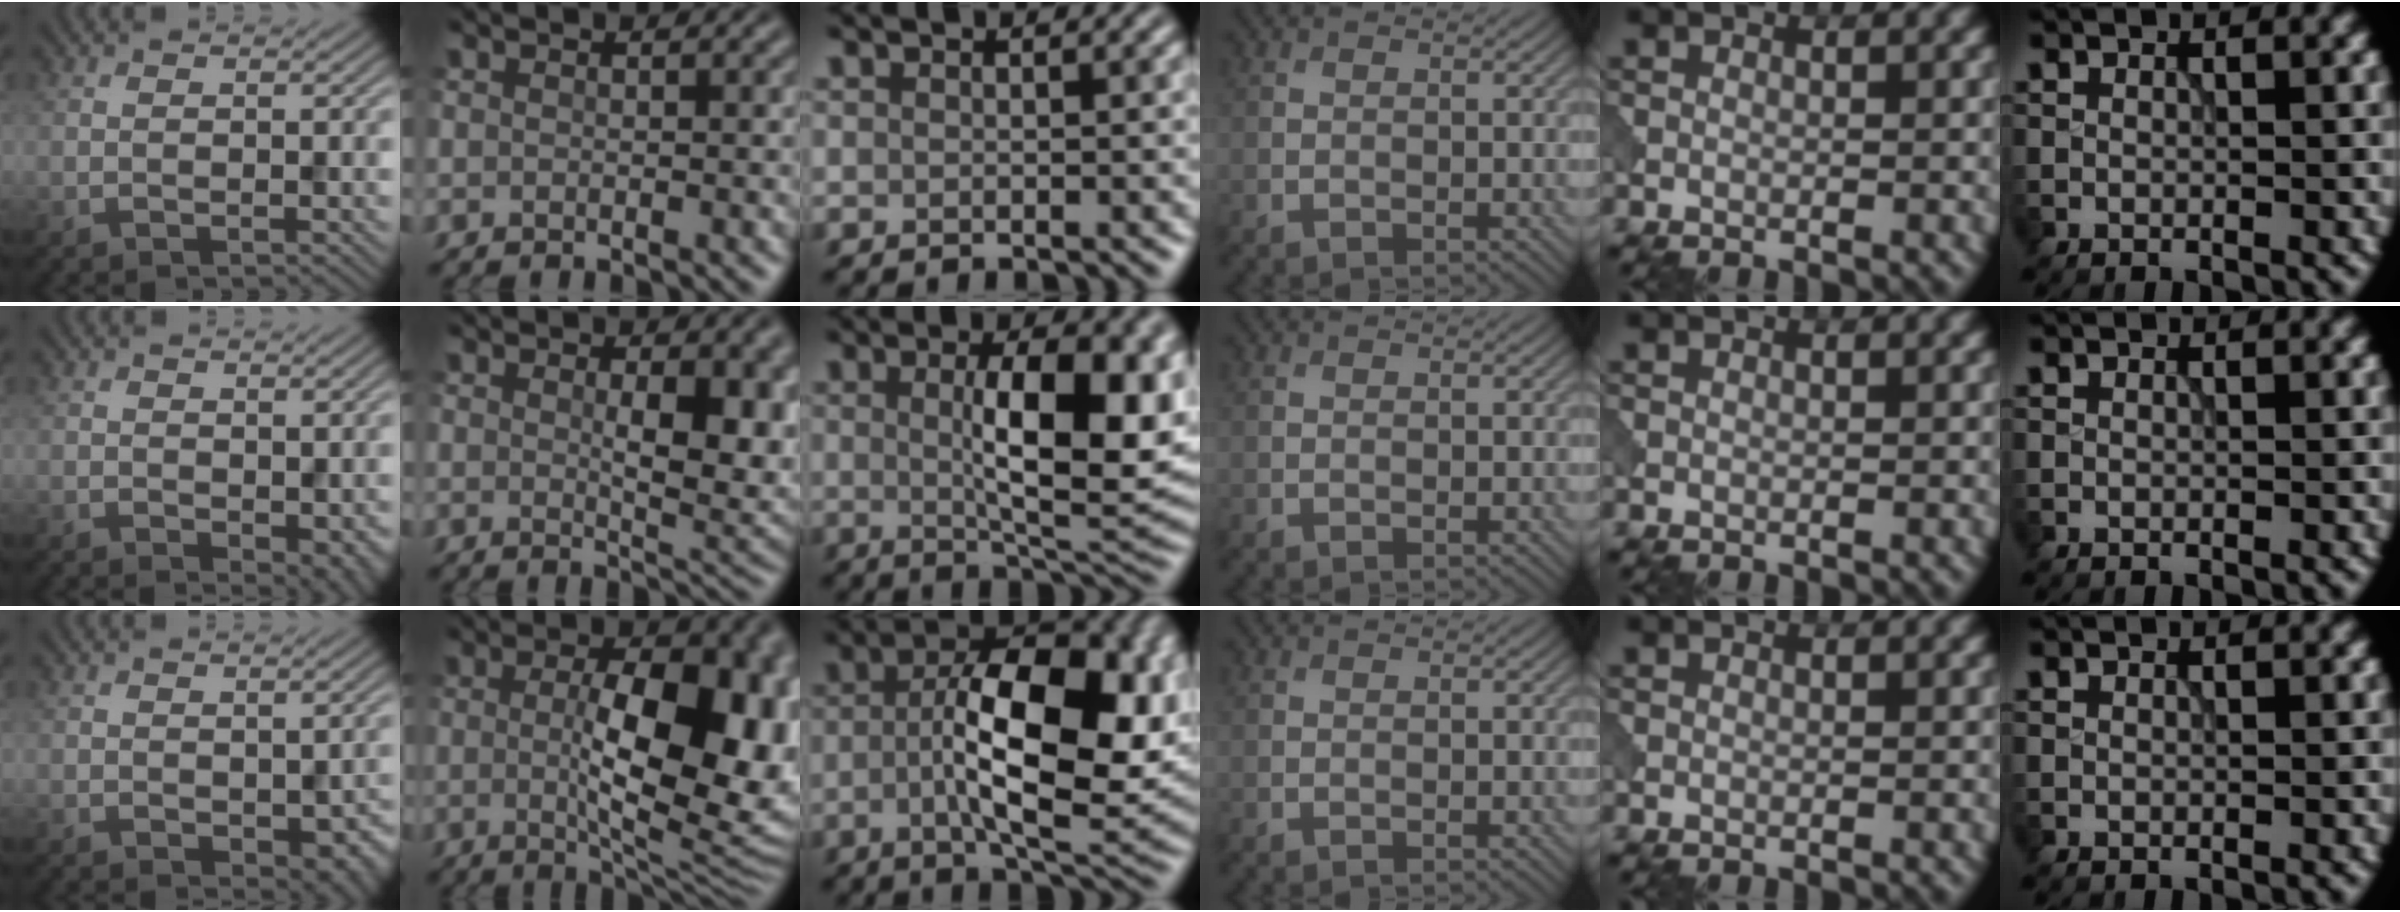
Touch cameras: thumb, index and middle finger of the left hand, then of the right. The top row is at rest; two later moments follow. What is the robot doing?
{"motion": "pour", "object": "beaker"}